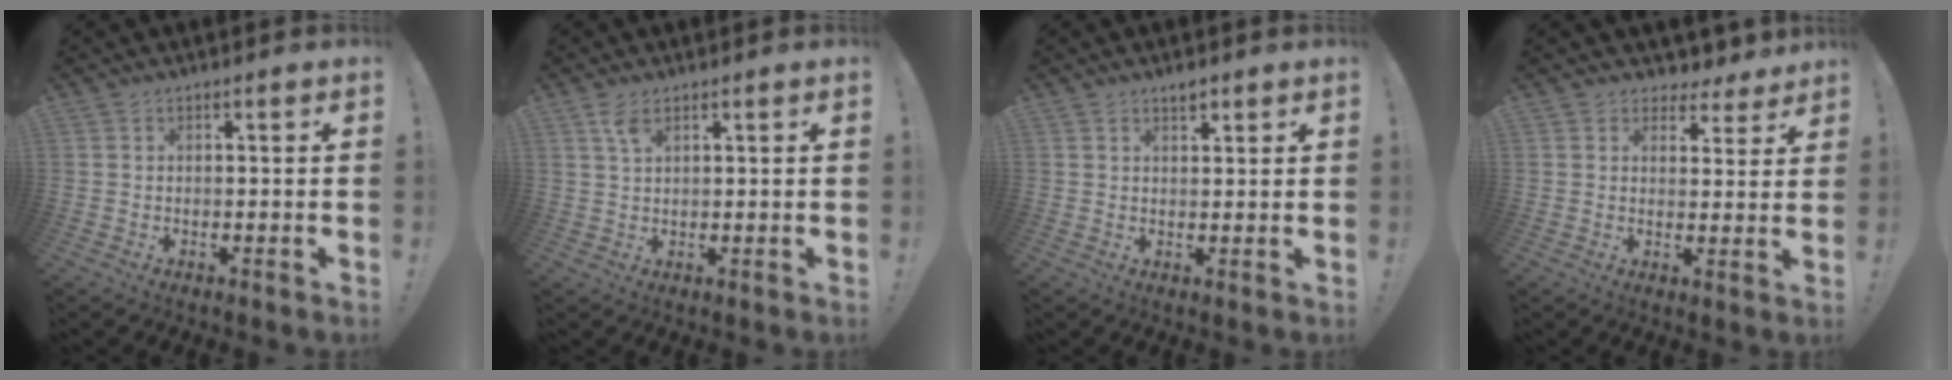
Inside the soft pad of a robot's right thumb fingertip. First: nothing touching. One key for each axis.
{"total": 3.7, "fx": 2.1, "fy": 1.5, "fz": 2.6, "tx": -0.054, "ty": -0.003, "tz": 0.039}
{"total": 2.3, "fx": 1.8, "fy": 0.7, "fz": 1.3, "tx": -0.010, "ty": -0.012, "tz": 0.027}
{"total": 4.6, "fx": 3.6, "fy": 2.7, "fz": 0.7, "tx": 0.006, "ty": -0.037, "tz": 0.064}